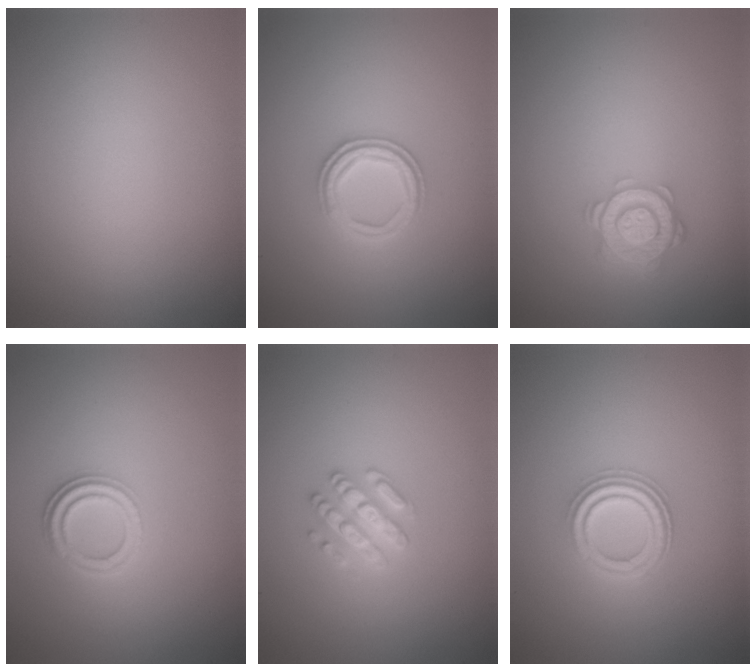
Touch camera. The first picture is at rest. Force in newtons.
{"total": 2.8, "press": 2.6, "slide": 1.0}
{"total": 4.1, "press": 3.1, "slide": 2.6}
{"total": 2.4, "press": 2.0, "slide": 1.2}
{"total": 2.6, "press": 2.6, "slide": 0.3}
{"total": 3.6, "press": 3.0, "slide": 2.0}